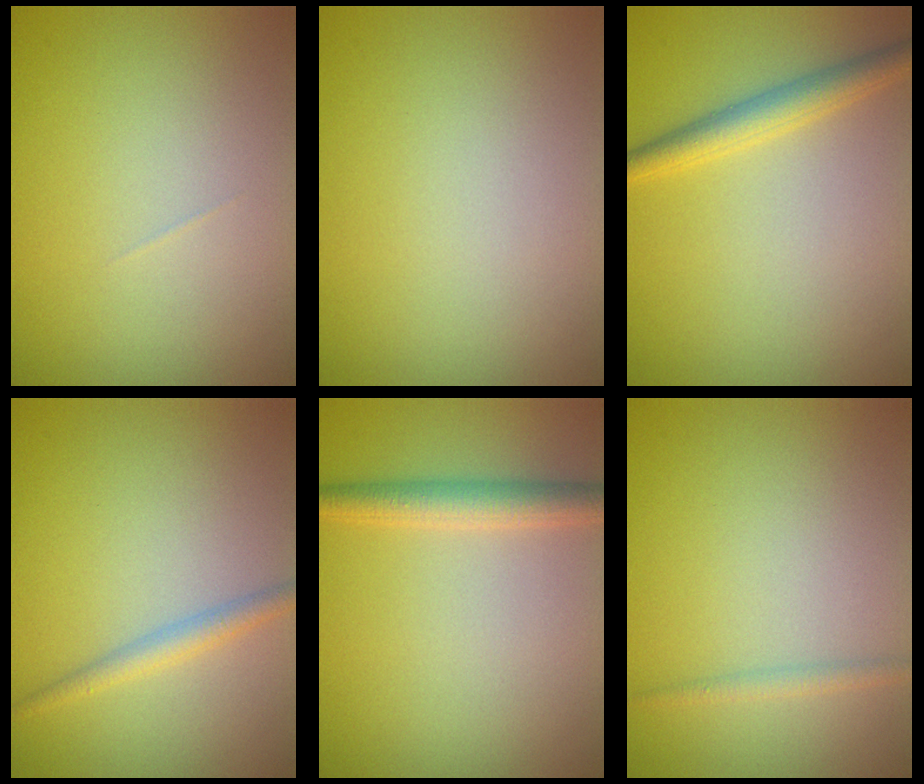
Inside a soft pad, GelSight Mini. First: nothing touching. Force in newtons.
{"total": 0.0}
{"total": 2.8, "press": 2.8, "slide": 0.1}
{"total": 1.7, "press": 1.7, "slide": 0.0}
{"total": 2.8, "press": 2.8, "slide": 0.1}
{"total": 1.1, "press": 1.1, "slide": 0.1}